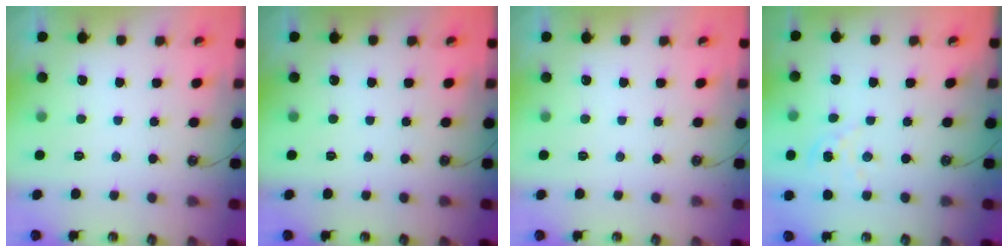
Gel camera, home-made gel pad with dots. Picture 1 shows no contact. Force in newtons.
{"total": 0.0}
{"total": 0.0}
{"total": 2.6, "press": 2.6, "slide": 0.4}